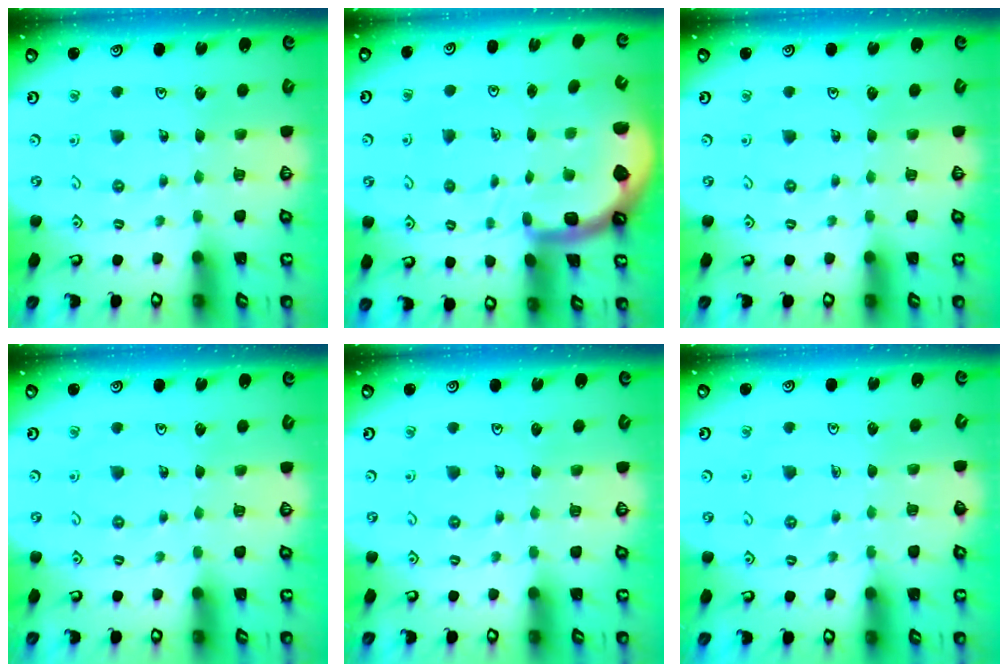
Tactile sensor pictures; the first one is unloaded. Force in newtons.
{"total": 4.6, "press": 4.3, "slide": 1.8}
{"total": 0.0}
{"total": 0.0}
{"total": 0.0}
{"total": 2.9, "press": 2.8, "slide": 0.5}